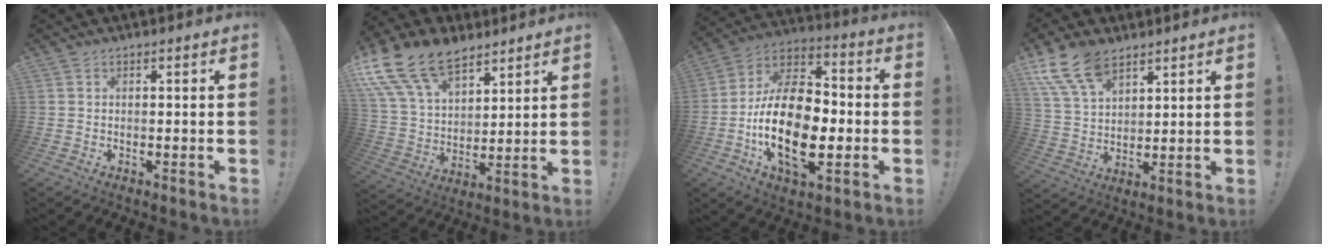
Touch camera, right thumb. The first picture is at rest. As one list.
[{"total": 18.7, "force": [12.2, 10.7, 9.3], "torque": [-0.181, -0.074, 0.230]}, {"total": 24.2, "force": [-5.0, 13.8, 19.3], "torque": [-0.366, 0.023, -0.080]}, {"total": 12.8, "force": [8.5, 6.8, 6.7], "torque": [-0.136, -0.031, 0.165]}]